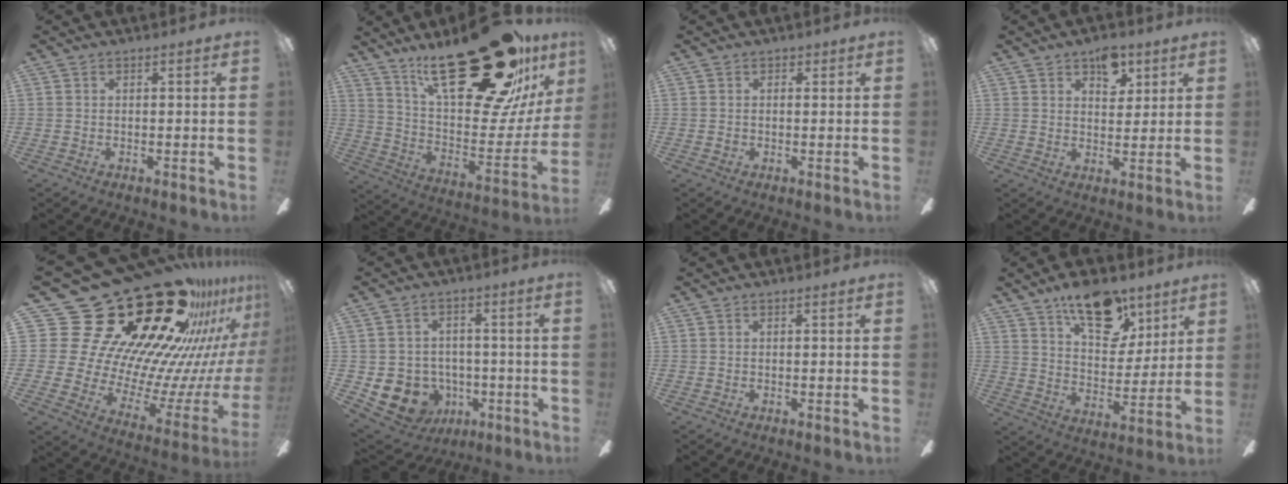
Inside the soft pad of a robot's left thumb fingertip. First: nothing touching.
{"total": 33.8, "force": [22.0, 12.2, 22.5], "torque": [-0.301, -0.140, 0.375]}
{"total": 1.0, "force": [0.2, 1.0, 0.3], "torque": [0.002, 0.003, 0.000]}
{"total": 7.8, "force": [4.7, 4.5, 4.4], "torque": [-0.039, -0.017, 0.076]}
{"total": 38.0, "force": [23.6, 19.8, 22.3], "torque": [-0.308, -0.255, 0.487]}
{"total": 10.4, "force": [-3.7, 9.0, 3.6], "torque": [-0.096, 0.029, -0.058]}
{"total": 0.0}
{"total": 19.0, "force": [11.7, 10.2, 10.9], "torque": [-0.140, -0.063, 0.199]}